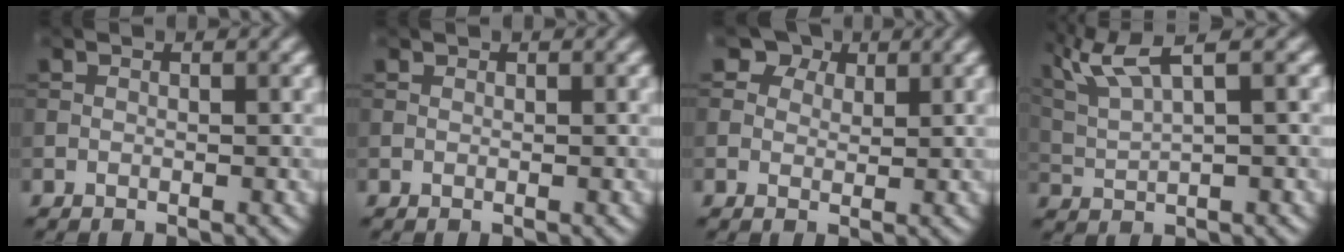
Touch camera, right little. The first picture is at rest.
{"total": 0.0}
{"total": 3.6, "force": [2.4, 2.3, 1.3], "torque": [-0.029, -0.008, 0.034]}
{"total": 6.2, "force": [3.8, 1.4, 4.6], "torque": [-0.098, 0.022, 0.077]}